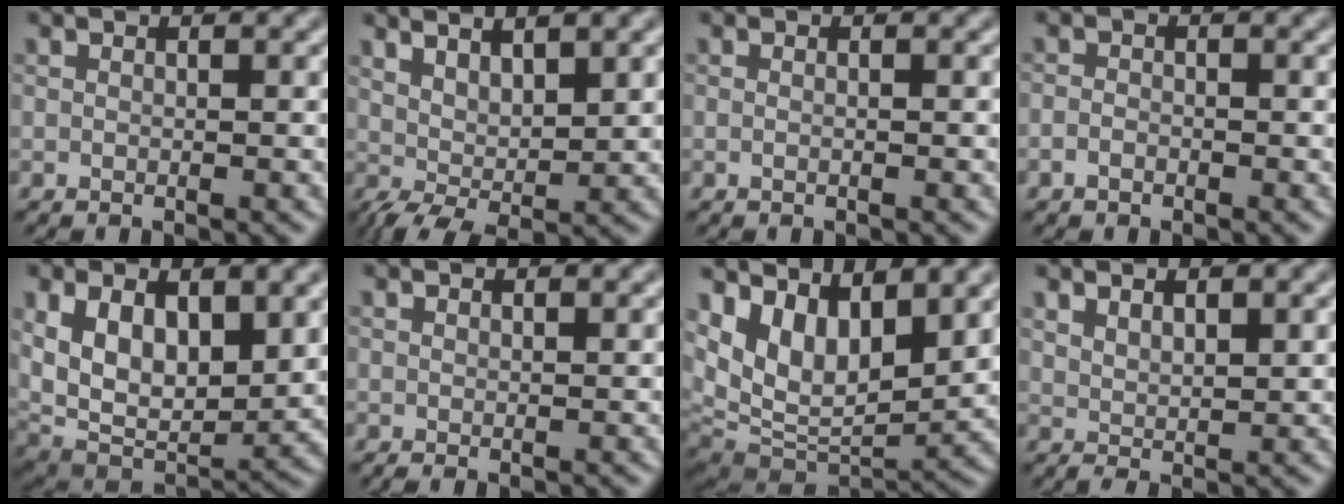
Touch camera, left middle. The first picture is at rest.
{"total": 4.3, "force": [1.8, 1.3, 3.7], "torque": [-0.065, -0.005, 0.036]}
{"total": 0.8, "force": [0.1, 0.3, 0.7], "torque": [-0.005, -0.013, -0.004]}
{"total": 1.1, "force": [-0.6, 0.7, 0.5], "torque": [-0.009, 0.000, -0.015]}
{"total": 10.3, "force": [2.6, 5.7, 8.1], "torque": [-0.167, -0.015, 0.050]}
{"total": 1.0, "force": [0.6, 0.3, 0.7], "torque": [-0.007, 0.002, 0.009]}
{"total": 11.0, "force": [4.7, 5.9, 8.0], "torque": [-0.144, -0.006, 0.083]}
{"total": 1.8, "force": [1.4, 0.5, 1.1], "torque": [-0.020, -0.005, 0.027]}